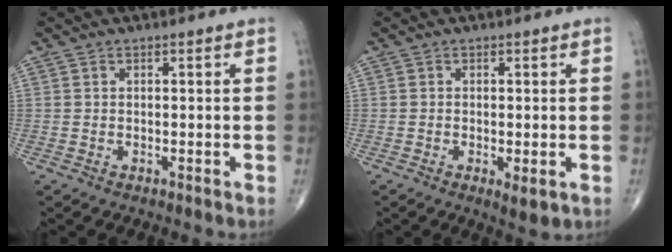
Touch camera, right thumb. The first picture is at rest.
{"total": 3.0, "force": [-0.9, 0.9, 2.7], "torque": [-0.045, -0.011, -0.014]}